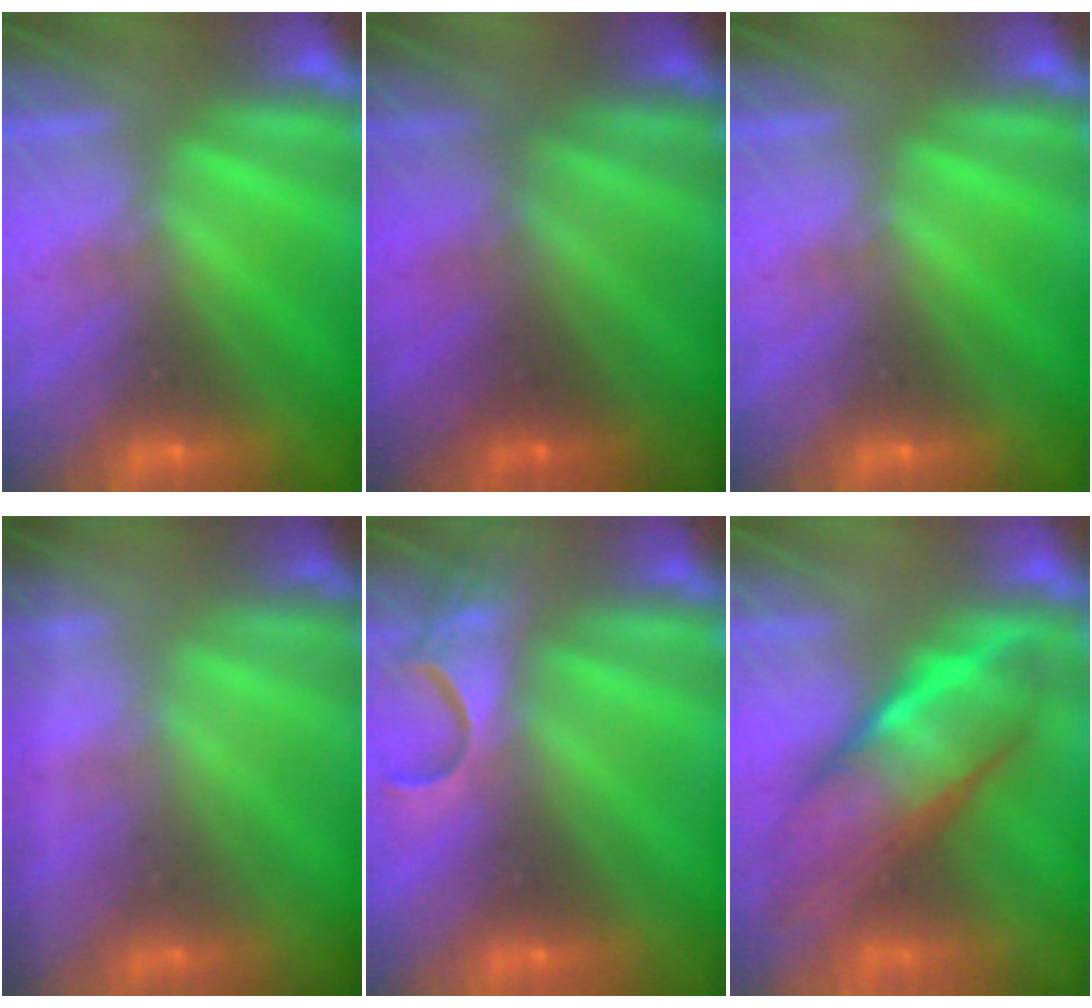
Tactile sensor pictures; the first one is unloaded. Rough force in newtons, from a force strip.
{"total": 1.8}
{"total": 0.0}
{"total": 1.7}
{"total": 5.0}
{"total": 7.6}